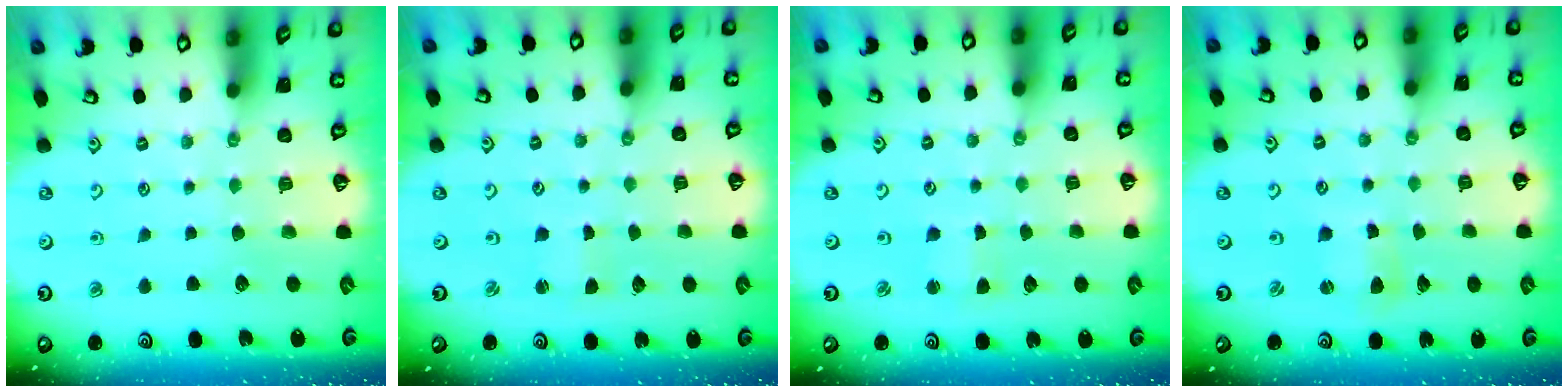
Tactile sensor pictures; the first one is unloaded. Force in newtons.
{"total": 0.9, "press": 0.9, "slide": 0.1}
{"total": 2.3, "press": 2.3, "slide": 0.3}
{"total": 2.9, "press": 2.9, "slide": 0.3}